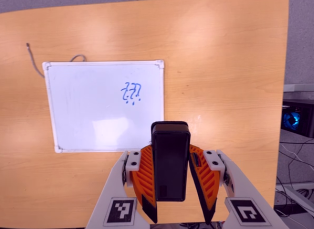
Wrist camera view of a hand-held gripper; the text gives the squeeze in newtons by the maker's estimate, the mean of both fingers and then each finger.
{"total": 5.5, "left": 4.2, "right": 6.7}